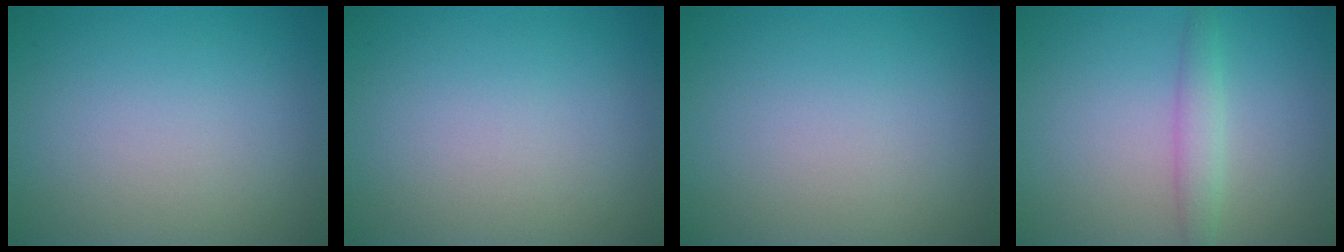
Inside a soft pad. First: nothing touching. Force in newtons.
{"total": 0.0}
{"total": 0.0}
{"total": 2.0, "press": 2.0, "slide": 0.2}